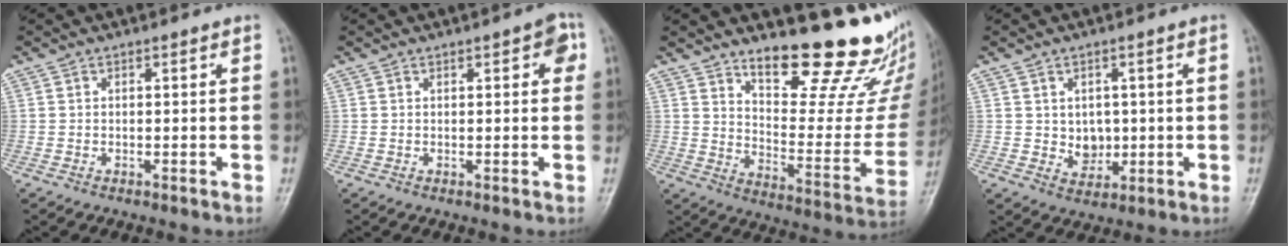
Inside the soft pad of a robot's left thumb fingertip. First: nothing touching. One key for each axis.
{"total": 3.4, "fx": 1.3, "fy": 1.4, "fz": 2.8, "tx": -0.022, "ty": 0.002, "tz": 0.010}
{"total": 21.7, "fx": 17.6, "fy": 6.4, "fz": 10.8, "tx": -0.100, "ty": -0.147, "tz": 0.245}
{"total": 4.6, "fx": 0.4, "fy": 3.7, "fz": 2.6, "tx": -0.018, "ty": -0.007, "tz": 0.016}